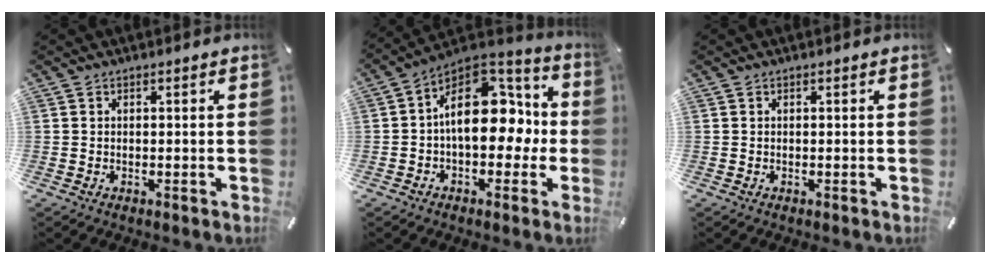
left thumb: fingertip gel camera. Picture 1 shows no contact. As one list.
[{"total": 18.5, "force": [1.8, 12.2, 13.7], "torque": [-0.205, -0.009, 0.036]}, {"total": 0.0}]